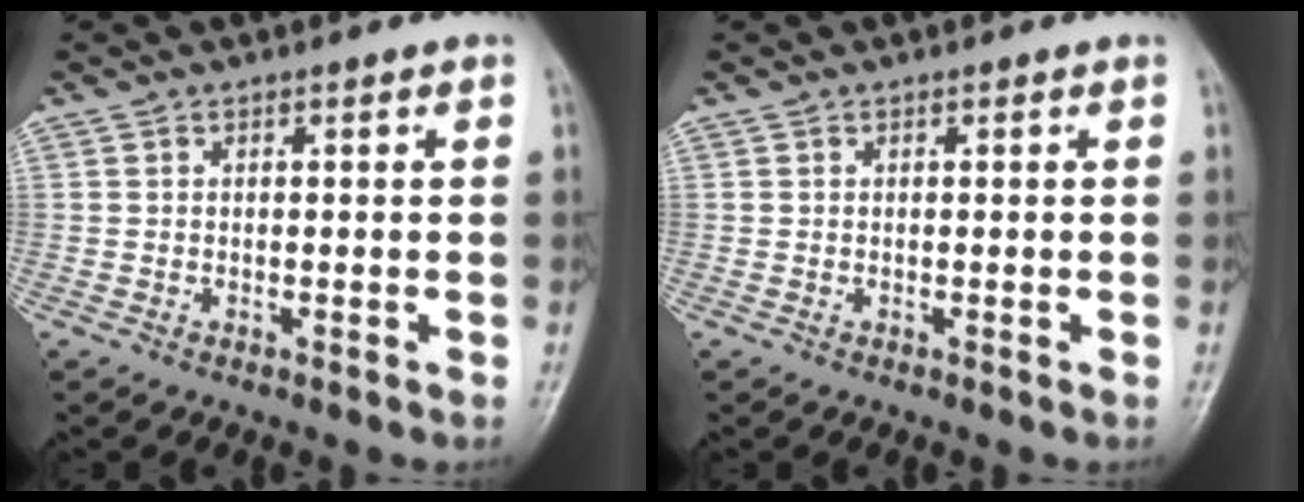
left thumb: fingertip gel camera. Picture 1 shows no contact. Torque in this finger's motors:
{"motor_torque": [0.00, 0.00, 0.00, 0.00, 0.00]}